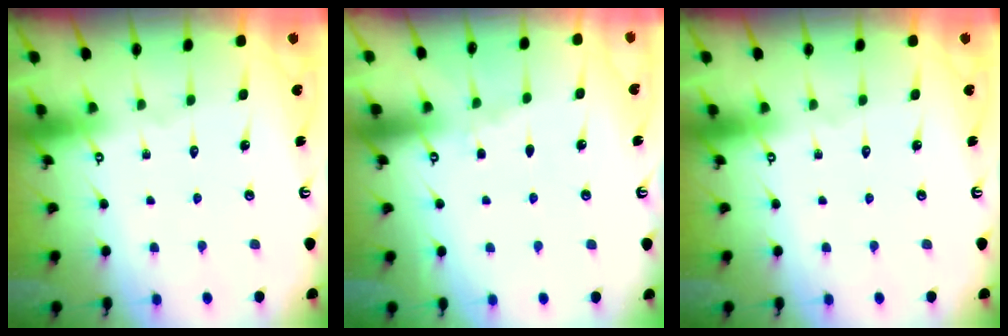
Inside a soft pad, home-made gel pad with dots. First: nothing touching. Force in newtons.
{"total": 3.0, "press": 2.9, "slide": 0.5}
{"total": 0.0}